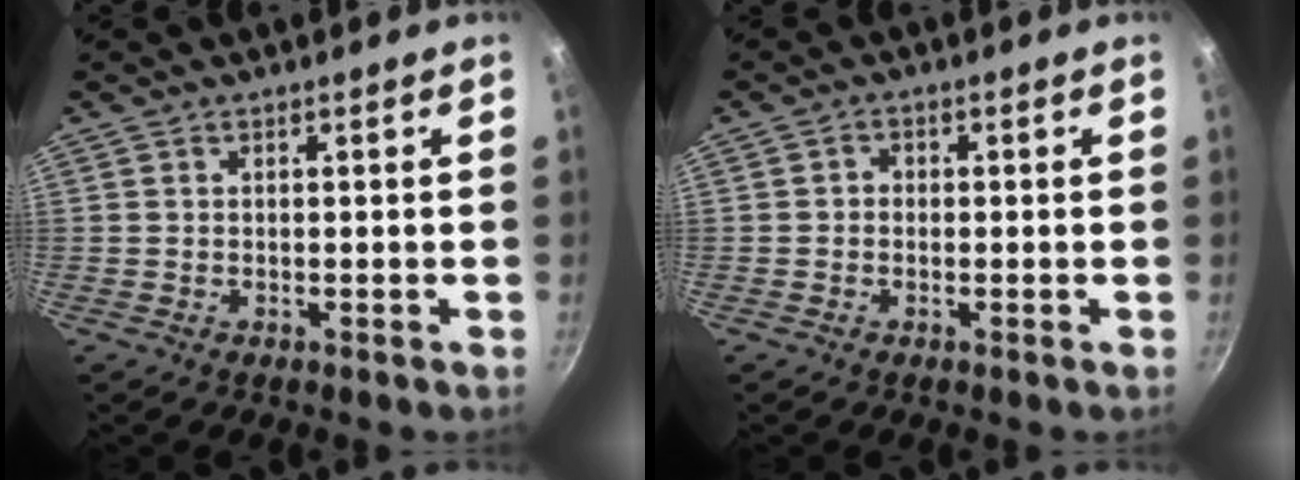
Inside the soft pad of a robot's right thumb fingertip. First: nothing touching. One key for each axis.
{"total": 1.6, "fx": -0.3, "fy": 1.4, "fz": 0.6, "tx": -0.007, "ty": 0.005, "tz": -0.009}